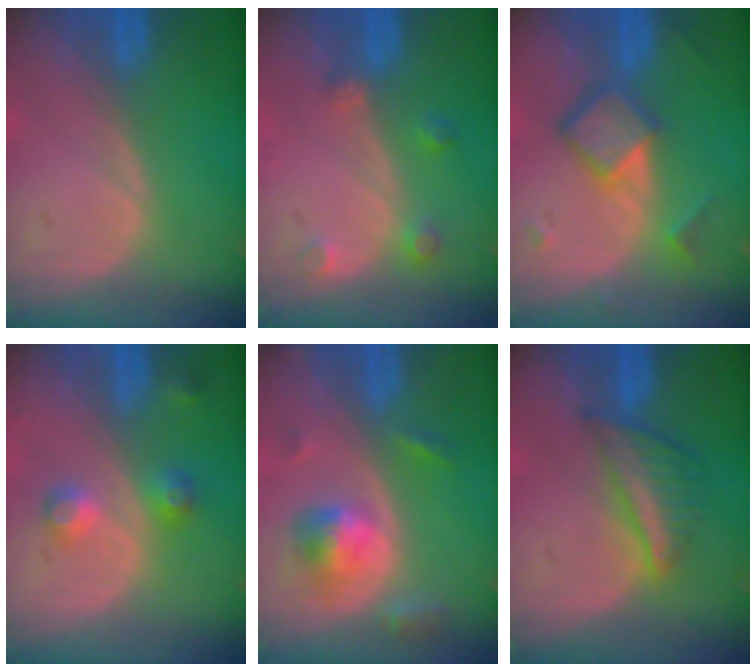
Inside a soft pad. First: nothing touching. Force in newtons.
{"total": 2.7, "press": 2.6, "slide": 0.5}
{"total": 6.6, "press": 5.7, "slide": 3.3}
{"total": 3.8, "press": 3.8, "slide": 0.1}
{"total": 5.6, "press": 5.2, "slide": 1.9}
{"total": 5.6, "press": 5.5, "slide": 1.1}